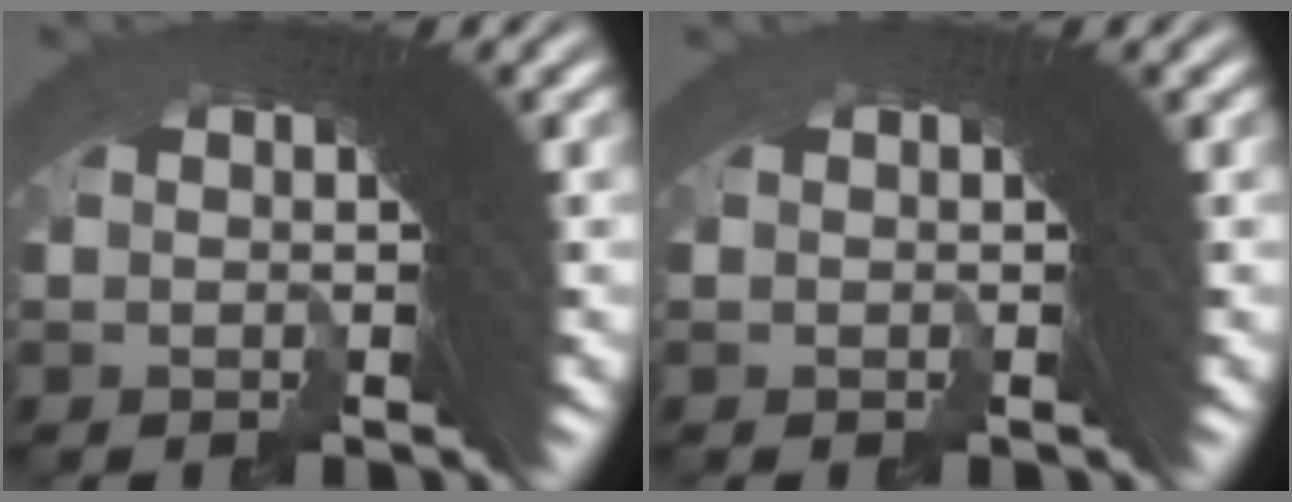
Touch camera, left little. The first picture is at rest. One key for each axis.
{"total": 0.0}